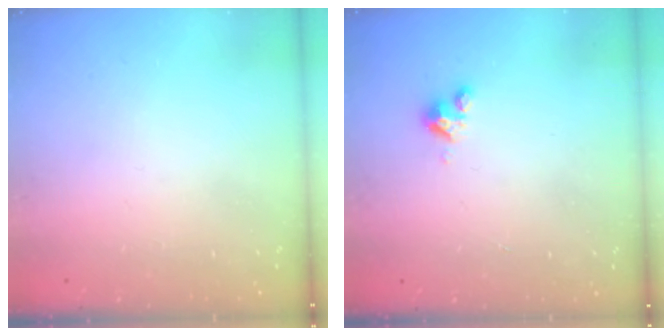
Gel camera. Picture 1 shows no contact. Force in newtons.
{"total": 3.6, "press": 3.6, "slide": 0.4}